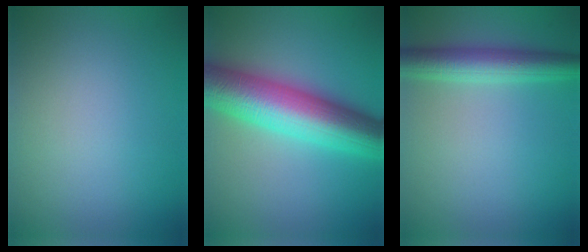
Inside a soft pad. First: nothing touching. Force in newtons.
{"total": 10.8, "press": 10.8, "slide": 0.2}
{"total": 4.4, "press": 4.4, "slide": 0.1}